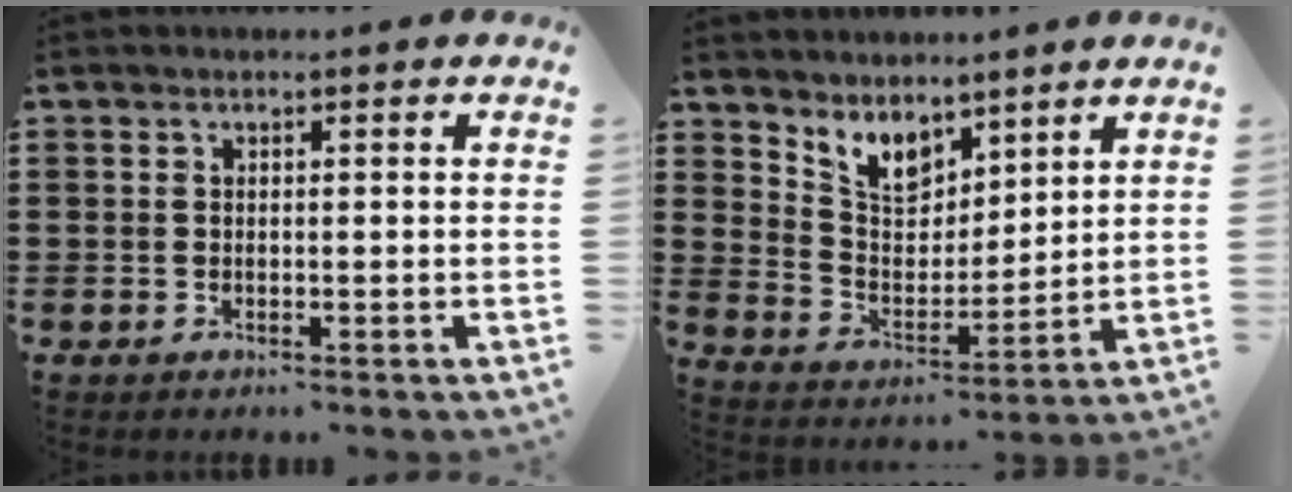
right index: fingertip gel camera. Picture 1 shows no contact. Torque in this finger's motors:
{"motor_torque": [0.89, 0.81, 0.16, 0.08]}